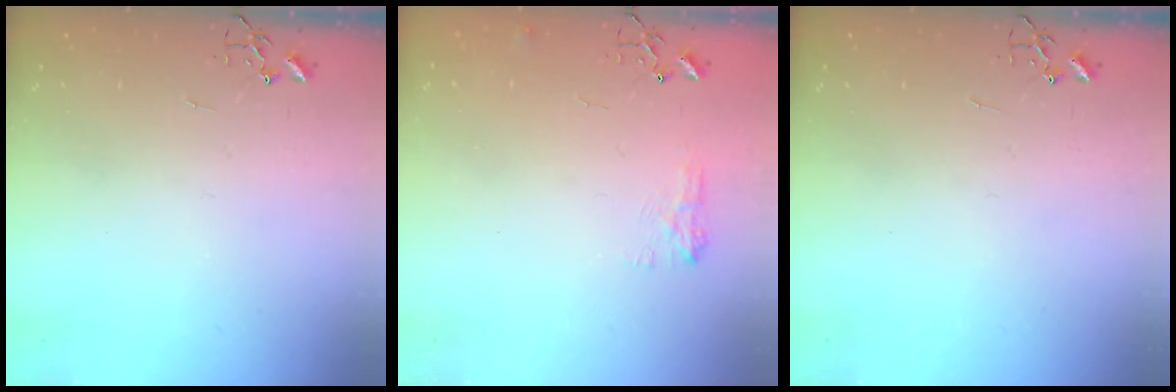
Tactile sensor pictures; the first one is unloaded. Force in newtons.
{"total": 7.4, "press": 7.4, "slide": 0.5}
{"total": 0.0}